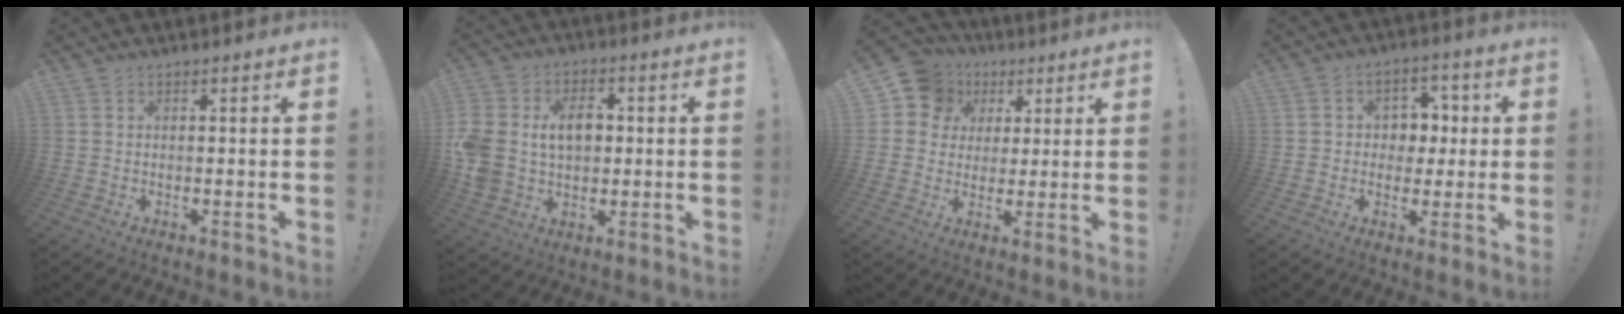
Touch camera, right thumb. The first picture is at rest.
{"total": 13.4, "force": [1.6, 10.4, 8.2], "torque": [-0.159, 0.000, 0.033]}
{"total": 11.4, "force": [4.6, 10.0, 3.1], "torque": [-0.045, -0.023, 0.091]}
{"total": 7.3, "force": [0.6, 7.1, 1.9], "torque": [-0.015, -0.004, 0.013]}